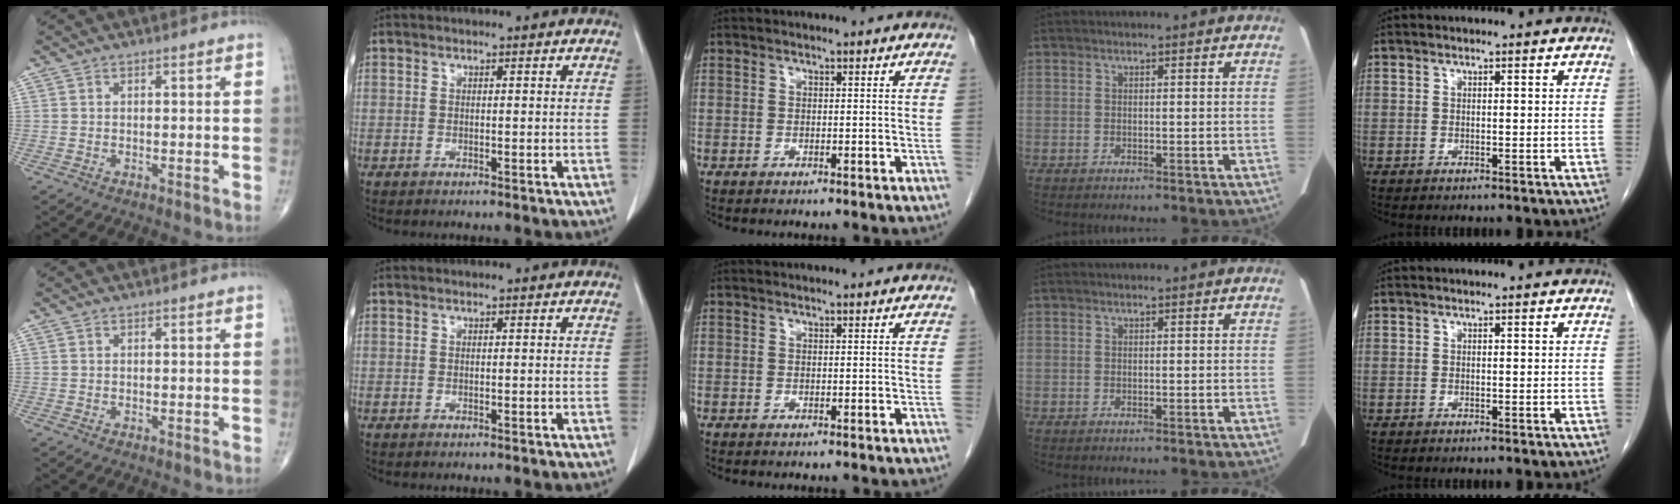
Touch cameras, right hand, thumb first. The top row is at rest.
{}